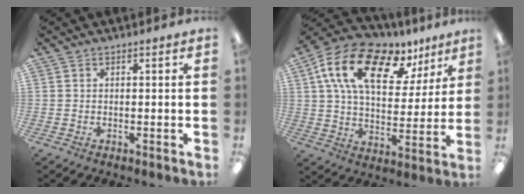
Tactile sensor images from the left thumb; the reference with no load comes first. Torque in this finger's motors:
{"motor_torque": [0.50, 0.81, 1.62, -1.15, 0.47]}